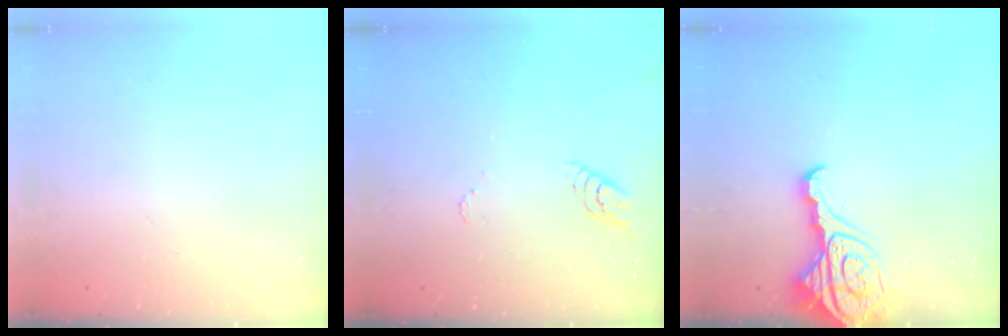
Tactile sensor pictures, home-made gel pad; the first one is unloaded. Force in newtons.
{"total": 3.5, "press": 3.5, "slide": 0.3}
{"total": 14.0, "press": 13.9, "slide": 1.5}